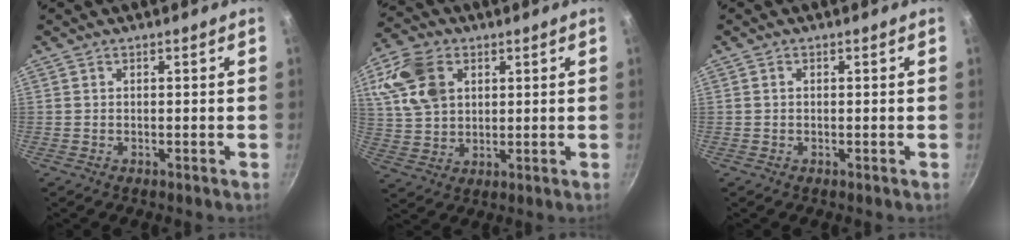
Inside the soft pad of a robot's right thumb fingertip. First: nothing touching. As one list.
[{"total": 11.8, "force": [3.9, 8.5, 7.2], "torque": [-0.119, -0.003, 0.076]}, {"total": 0.6, "force": [0.1, 0.4, 0.3], "torque": [-0.005, 0.004, 0.000]}]